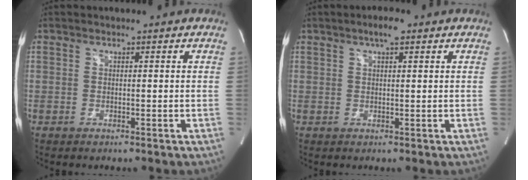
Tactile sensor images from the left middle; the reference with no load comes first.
{"total": 2.9, "force": [1.8, 0.5, 2.2], "torque": [-0.043, 0.008, 0.028]}